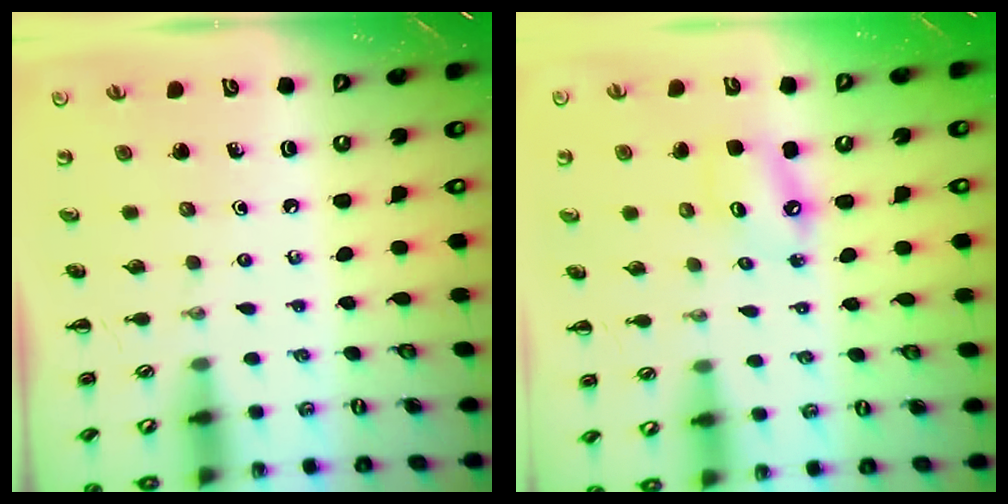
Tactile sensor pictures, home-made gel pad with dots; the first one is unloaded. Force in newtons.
{"total": 6.1, "press": 6.0, "slide": 1.2}